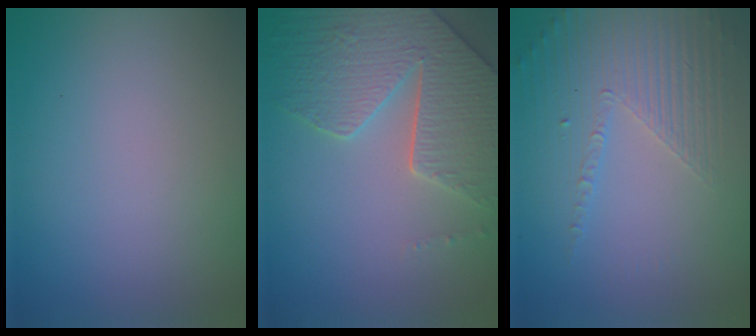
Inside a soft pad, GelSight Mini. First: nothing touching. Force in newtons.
{"total": 5.6, "press": 5.2, "slide": 2.2}
{"total": 5.2, "press": 3.2, "slide": 4.1}